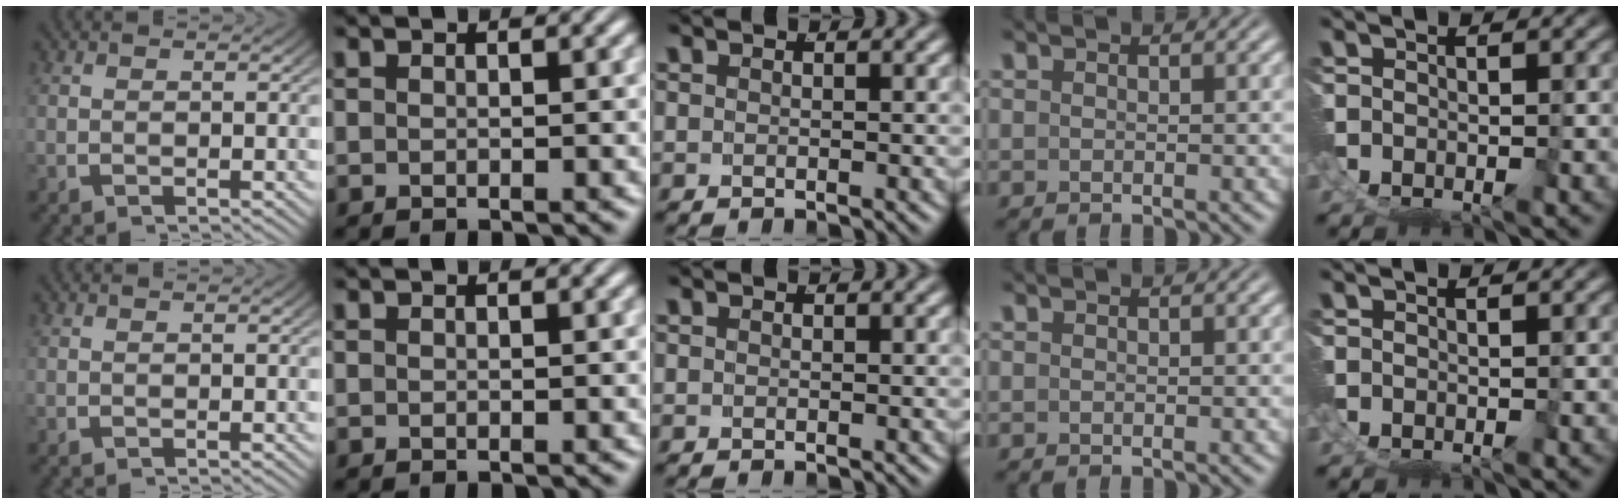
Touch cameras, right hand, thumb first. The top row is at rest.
{}